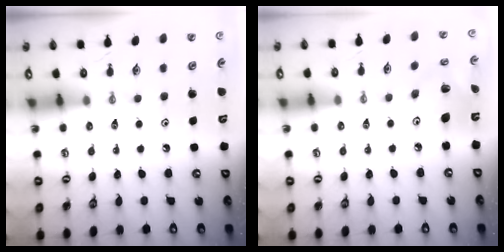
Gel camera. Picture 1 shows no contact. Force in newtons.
{"total": 8.8, "press": 8.6, "slide": 1.7}